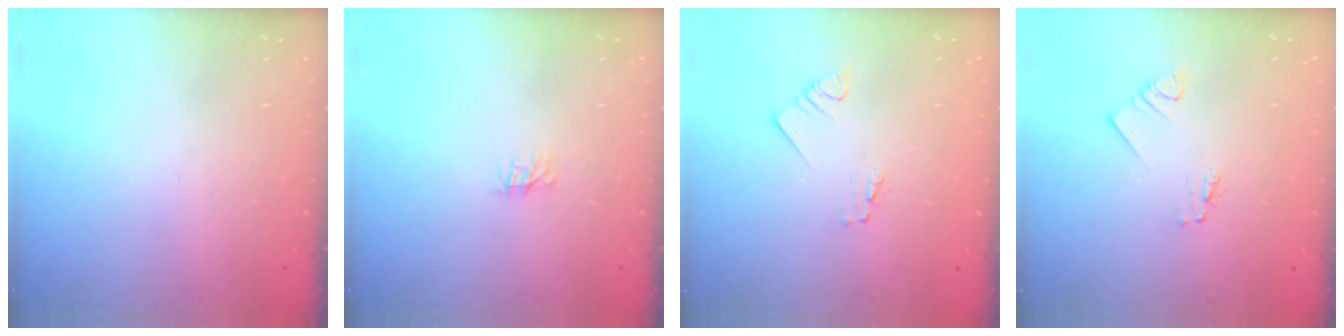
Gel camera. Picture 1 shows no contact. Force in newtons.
{"total": 0.0}
{"total": 1.6, "press": 1.6, "slide": 0.1}
{"total": 1.2, "press": 1.2, "slide": 0.1}